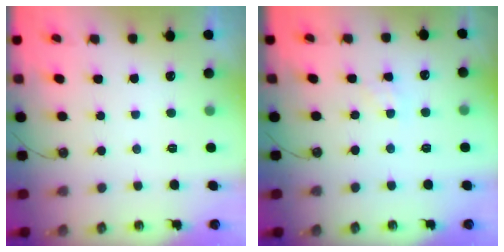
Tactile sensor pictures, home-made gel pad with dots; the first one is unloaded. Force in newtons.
{"total": 2.1, "press": 2.1, "slide": 0.4}